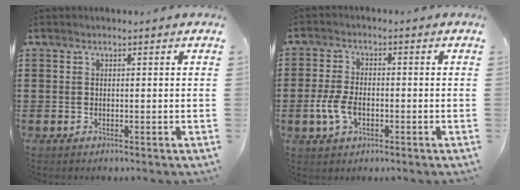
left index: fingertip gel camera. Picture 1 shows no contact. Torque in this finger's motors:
{"motor_torque": [0.78, 0.51, 0.15, 0.08]}